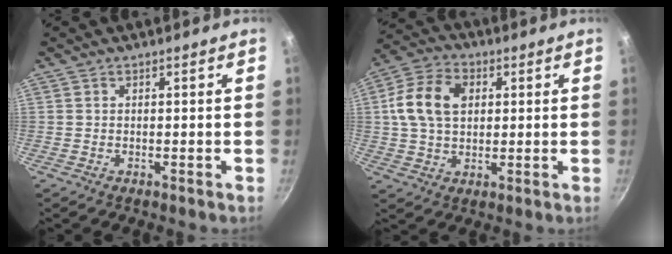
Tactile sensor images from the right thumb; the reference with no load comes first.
{"total": 12.1, "force": [2.4, 8.5, 8.3], "torque": [-0.141, 0.011, 0.033]}